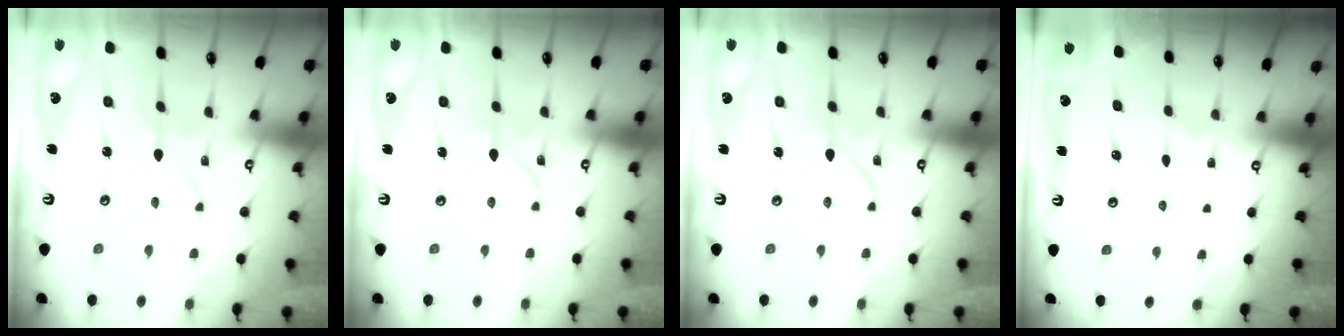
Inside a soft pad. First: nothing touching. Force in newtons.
{"total": 2.6, "press": 2.6, "slide": 0.1}
{"total": 1.9, "press": 1.9, "slide": 0.2}
{"total": 0.0}